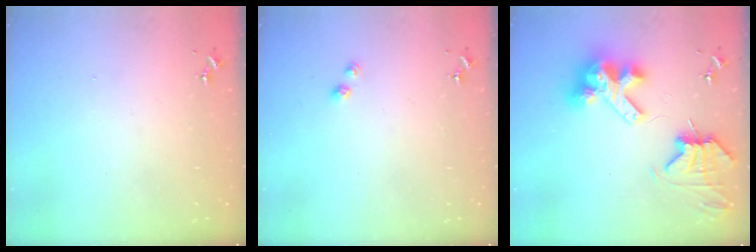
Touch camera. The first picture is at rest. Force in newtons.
{"total": 2.6, "press": 2.6, "slide": 0.3}
{"total": 14.7, "press": 14.5, "slide": 1.8}